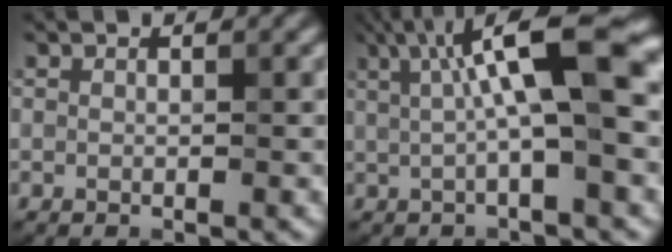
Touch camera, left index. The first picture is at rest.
{"total": 9.7, "force": [2.3, 2.2, 9.2], "torque": [-0.143, 0.014, 0.034]}